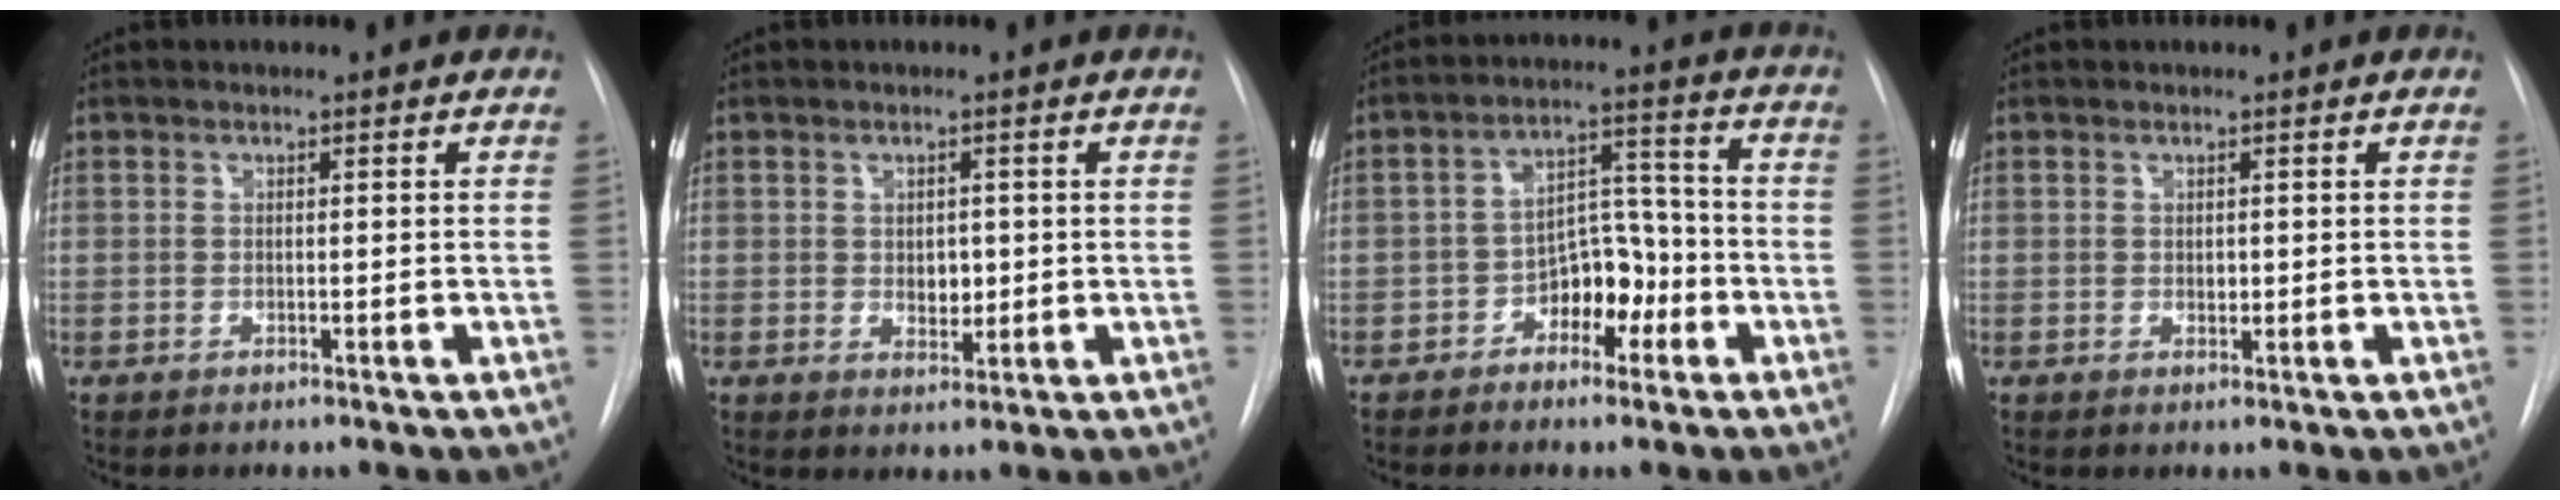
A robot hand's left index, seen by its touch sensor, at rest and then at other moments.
{"total": 2.4, "force": [-0.4, 1.7, 1.6], "torque": [-0.020, -0.011, -0.001]}
{"total": 7.3, "force": [-4.0, 4.0, 4.6], "torque": [-0.069, 0.024, -0.067]}
{"total": 0.8, "force": [-0.4, 0.5, 0.4], "torque": [-0.004, -0.007, -0.007]}